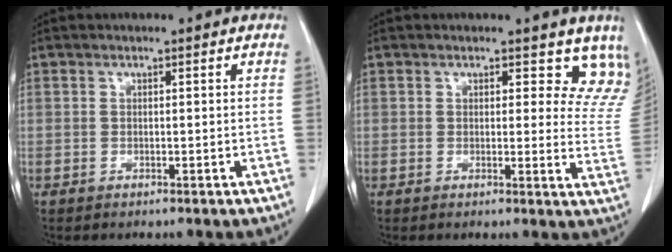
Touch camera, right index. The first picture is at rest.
{"total": 8.1, "force": [7.1, 3.5, 1.7], "torque": [0.028, -0.030, 0.046]}